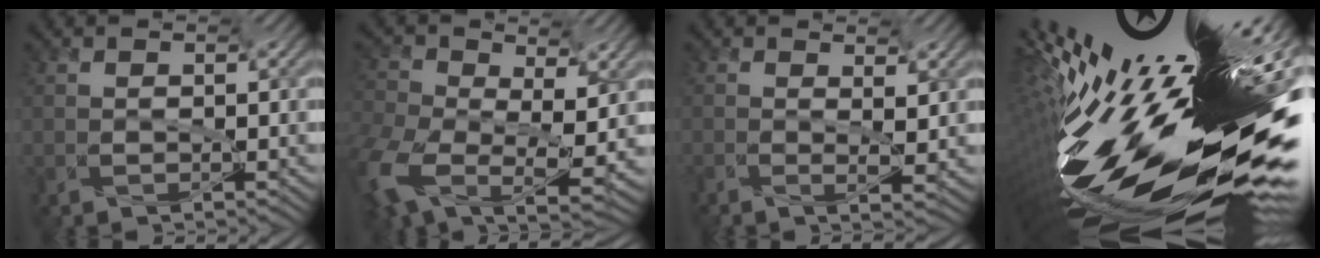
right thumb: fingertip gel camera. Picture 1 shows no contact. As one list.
[{"total": 12.7, "force": [-2.3, 9.2, 8.5], "torque": [-0.217, -0.031, -0.008]}, {"total": 2.1, "force": [0.4, 0.6, 2.0], "torque": [-0.043, -0.008, -0.001]}, {"total": 17.0, "force": [-1.7, 4.7, 16.2], "torque": [-0.258, -0.008, -0.018]}]